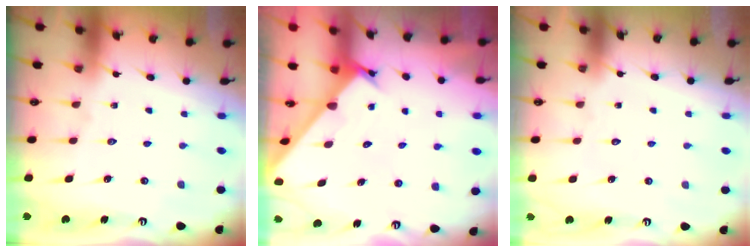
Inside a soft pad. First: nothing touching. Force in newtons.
{"total": 1.8, "press": 1.8, "slide": 0.1}
{"total": 1.6, "press": 1.6, "slide": 0.0}